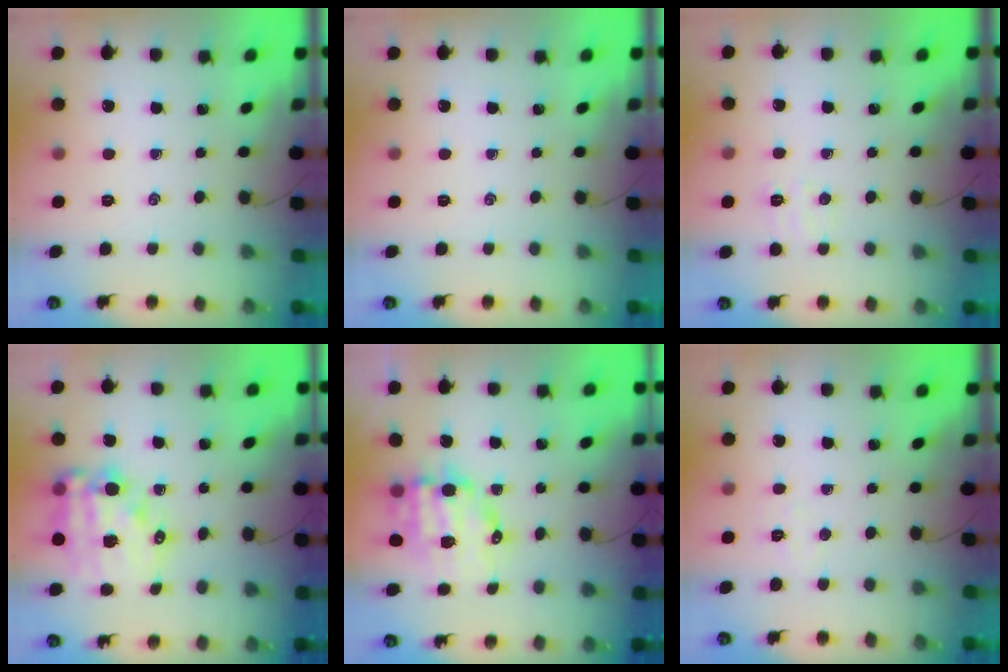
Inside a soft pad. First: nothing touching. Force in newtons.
{"total": 0.0}
{"total": 5.5, "press": 5.3, "slide": 1.3}
{"total": 15.7, "press": 15.3, "slide": 3.3}
{"total": 11.4, "press": 11.2, "slide": 2.3}
{"total": 2.7, "press": 2.6, "slide": 0.7}